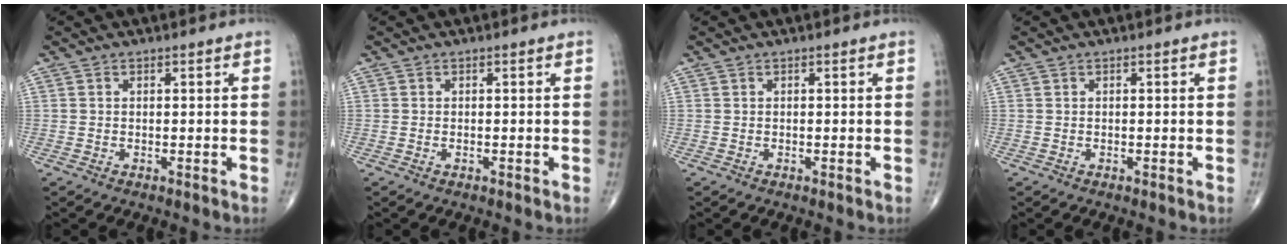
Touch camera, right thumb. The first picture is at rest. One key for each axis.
{"total": 0.0}
{"total": 0.0}
{"total": 0.0}